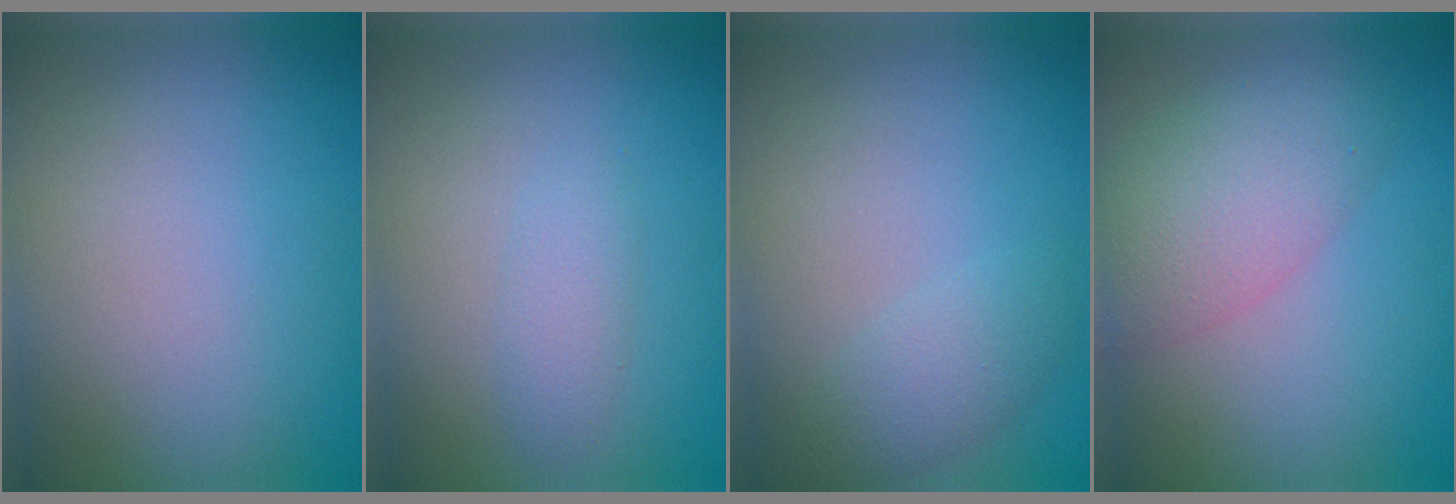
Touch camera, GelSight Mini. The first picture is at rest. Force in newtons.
{"total": 1.5, "press": 1.5, "slide": 0.1}
{"total": 2.1, "press": 2.1, "slide": 0.0}
{"total": 4.7, "press": 4.7, "slide": 0.2}